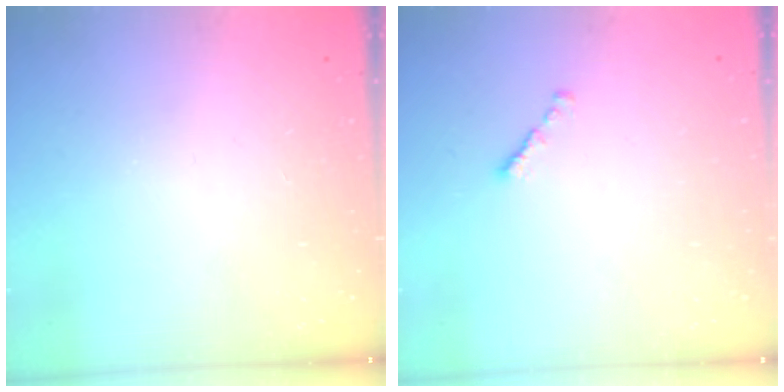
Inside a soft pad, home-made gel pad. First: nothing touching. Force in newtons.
{"total": 1.3, "press": 1.1, "slide": 0.6}